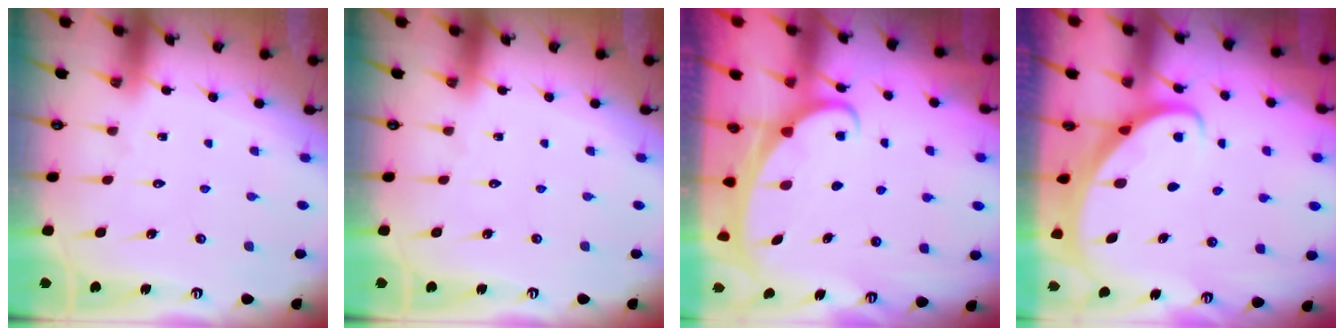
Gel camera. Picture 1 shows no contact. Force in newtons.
{"total": 0.0}
{"total": 2.4, "press": 2.4, "slide": 0.3}
{"total": 2.4, "press": 2.4, "slide": 0.3}